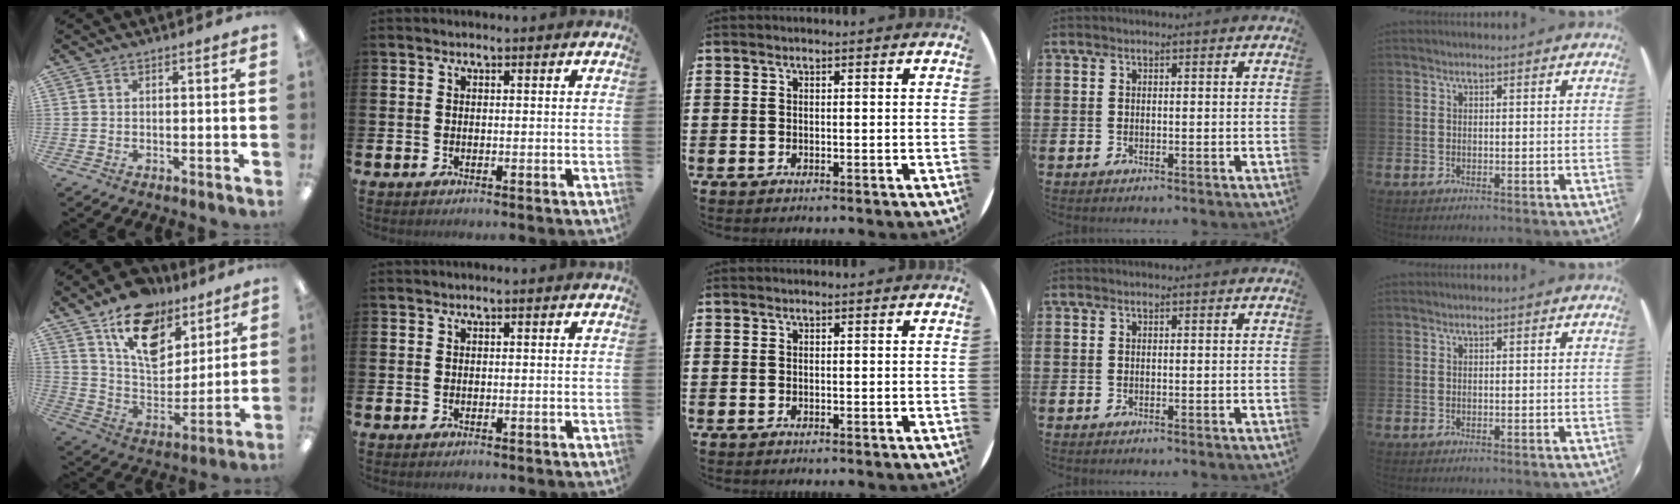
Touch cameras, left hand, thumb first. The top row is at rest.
{"thumb": {"total": 17.5, "force": [11.0, 10.3, 8.8], "torque": [-0.135, -0.061, 0.198]}}